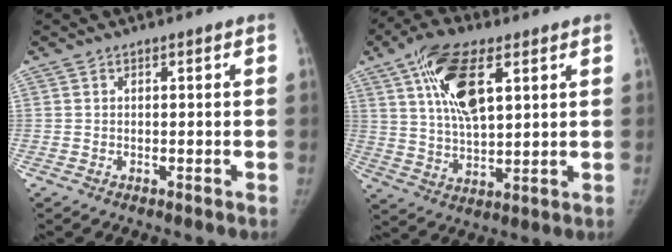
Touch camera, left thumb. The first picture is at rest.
{"total": 14.1, "force": [5.9, 6.2, 11.2], "torque": [-0.194, -0.012, 0.107]}